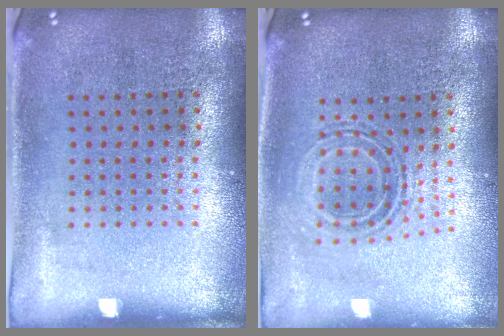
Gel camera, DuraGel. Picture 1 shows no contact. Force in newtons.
{"total": 0.7, "press": 0.7, "slide": 0.2}